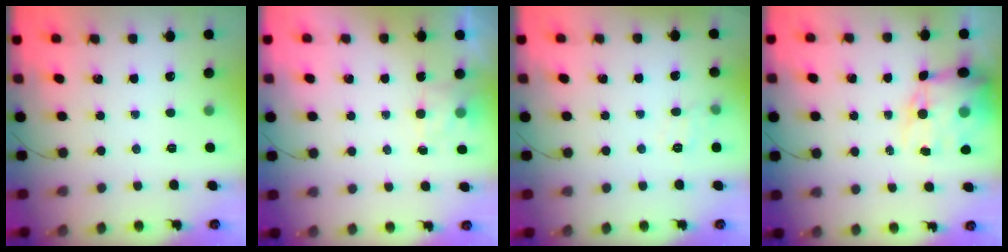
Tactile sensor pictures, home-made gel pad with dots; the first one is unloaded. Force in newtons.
{"total": 2.4, "press": 1.9, "slide": 1.4}
{"total": 7.4, "press": 7.3, "slide": 1.6}
{"total": 14.9, "press": 14.4, "slide": 3.7}